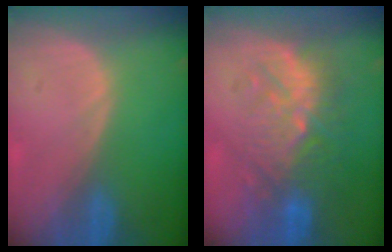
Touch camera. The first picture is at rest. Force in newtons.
{"total": 9.2, "press": 9.0, "slide": 1.8}